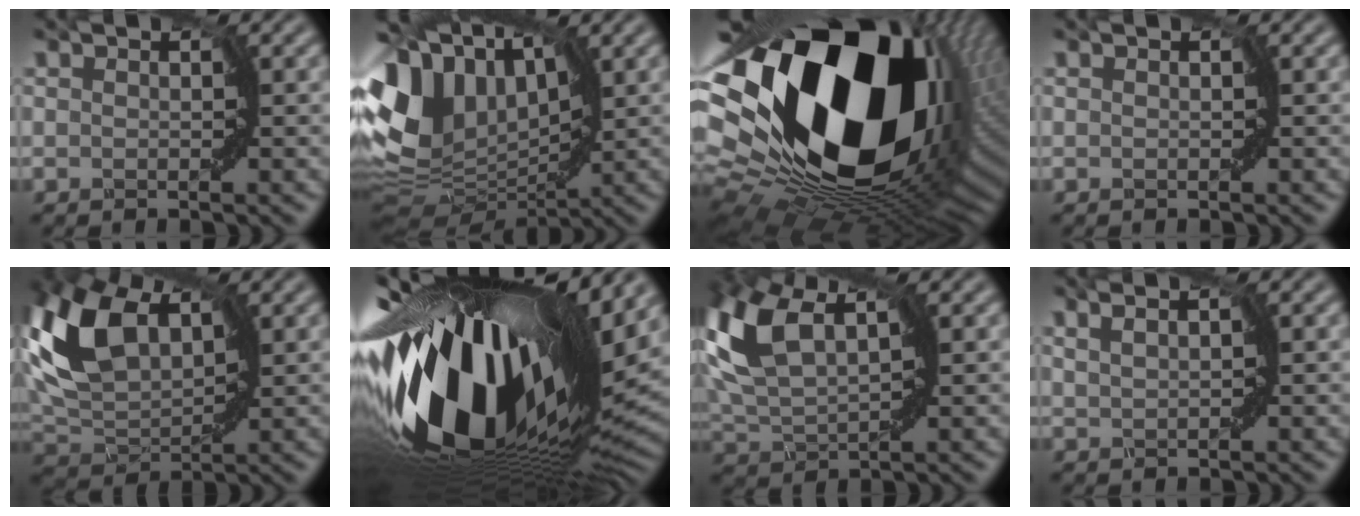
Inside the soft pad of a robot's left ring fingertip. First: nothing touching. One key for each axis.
{"total": 10.2, "fx": 2.9, "fy": 6.5, "fz": 7.3, "tx": -0.180, "ty": 0.005, "tz": 0.058}
{"total": 22.6, "fx": 4.6, "fy": 13.5, "fz": 17.6, "tx": -0.345, "ty": -0.072, "tz": 0.111}
{"total": 0.0}
{"total": 9.0, "fx": 3.5, "fy": 5.1, "fz": 6.6, "tx": -0.169, "ty": 0.020, "tz": 0.075}
{"total": 18.7, "fx": 1.0, "fy": 8.0, "fz": 16.8, "tx": -0.340, "ty": -0.054, "tz": 0.023}
{"total": 7.6, "fx": 3.3, "fy": 3.5, "fz": 5.8, "tx": -0.159, "ty": 0.015, "tz": 0.070}
{"total": 0.9, "fx": 0.7, "fy": -0.6, "fz": 0.0, "tx": -0.009, "ty": 0.002, "tz": 0.027}